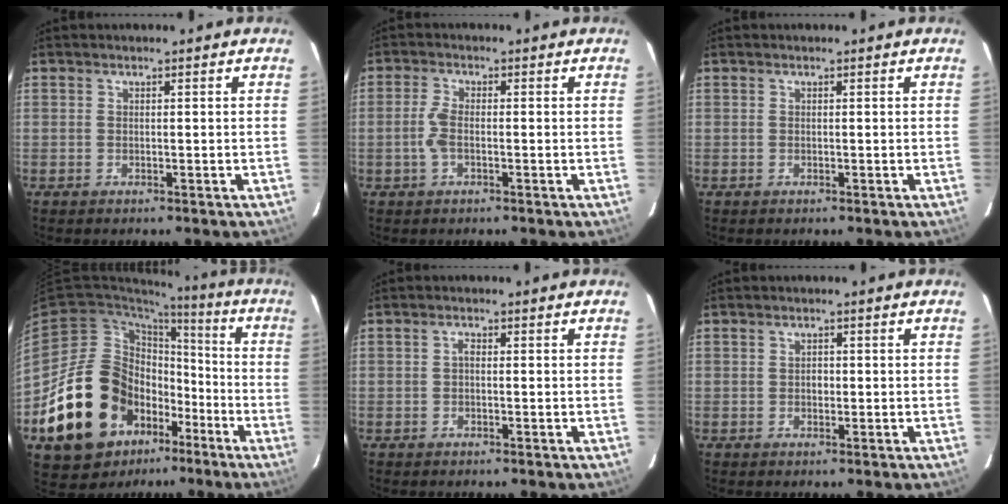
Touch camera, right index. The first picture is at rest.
{"total": 3.4, "force": [-0.8, 1.5, 3.0], "torque": [-0.070, 0.003, -0.016]}
{"total": 0.0}
{"total": 22.1, "force": [-8.4, 16.2, 12.4], "torque": [-0.266, 0.014, -0.119]}
{"total": 0.8, "force": [-0.1, 0.5, 0.6], "torque": [-0.011, 0.005, -0.004]}
{"total": 1.1, "force": [-0.1, 1.0, 0.5], "torque": [-0.006, 0.003, -0.001]}